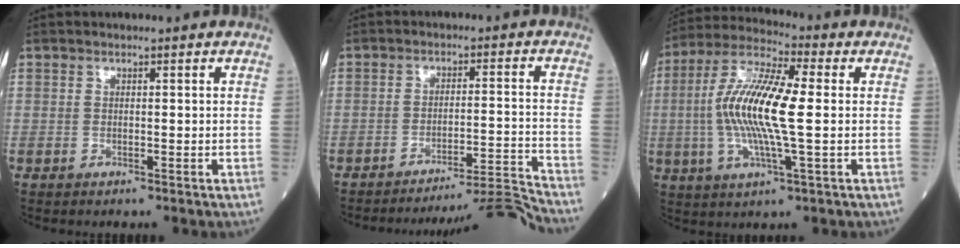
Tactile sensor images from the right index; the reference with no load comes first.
{"total": 11.2, "force": [-10.4, -4.0, 0.1], "torque": [0.018, 0.011, -0.158]}
{"total": 13.9, "force": [-0.1, 1.8, 13.8], "torque": [-0.282, 0.007, -0.010]}